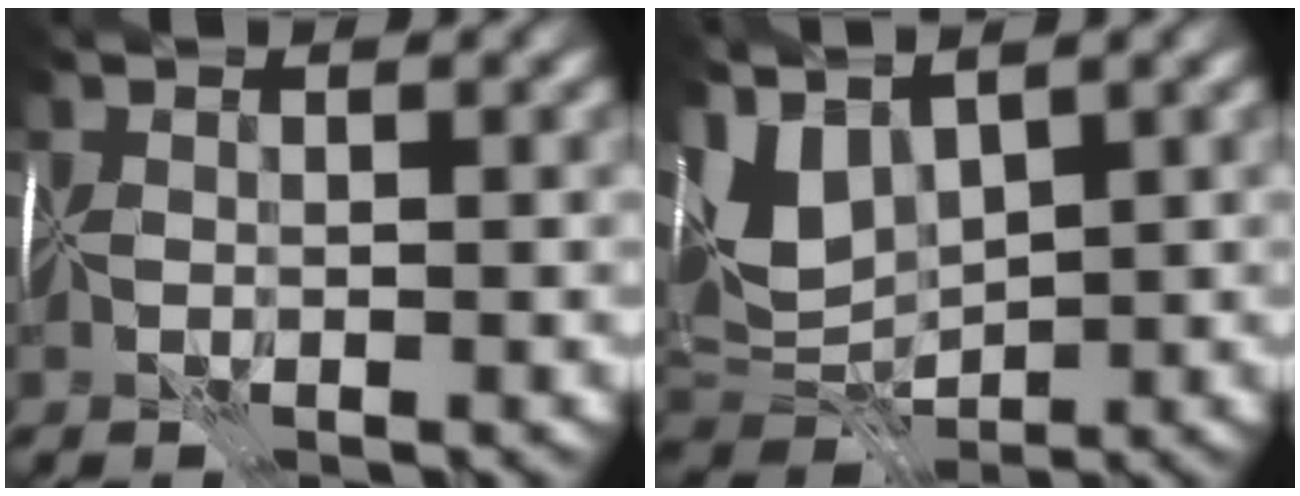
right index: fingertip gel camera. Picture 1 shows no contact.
{"total": 6.4, "force": [2.4, 2.8, 5.2], "torque": [-0.107, -0.007, 0.045]}